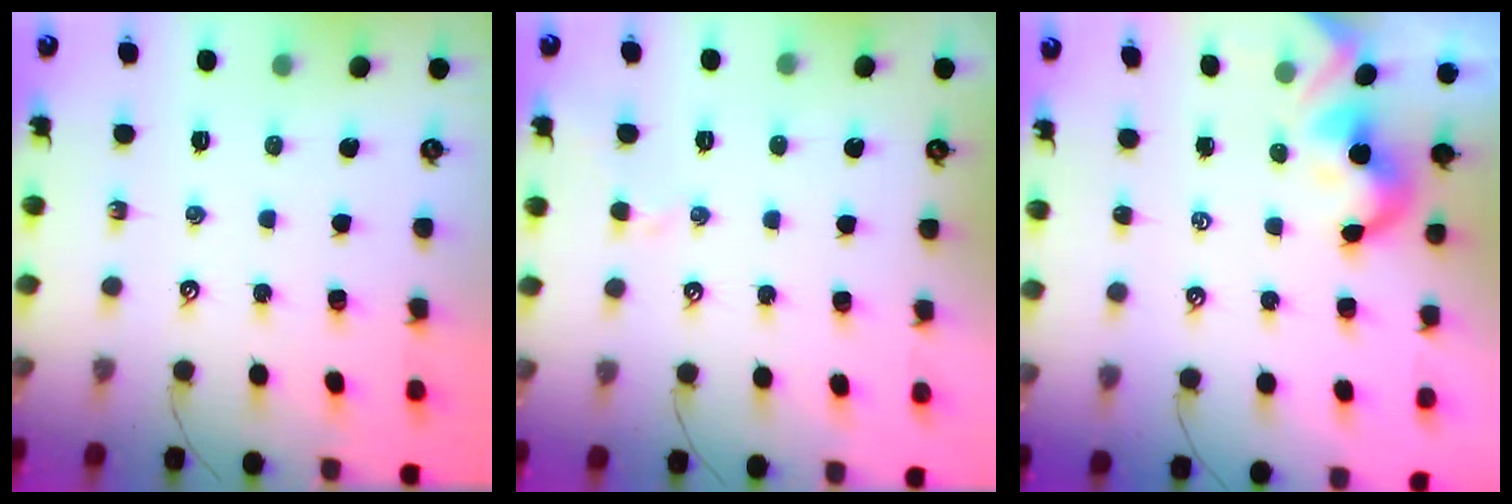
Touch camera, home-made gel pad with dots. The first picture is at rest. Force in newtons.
{"total": 0.8, "press": 0.7, "slide": 0.5}
{"total": 2.2, "press": 2.1, "slide": 0.4}